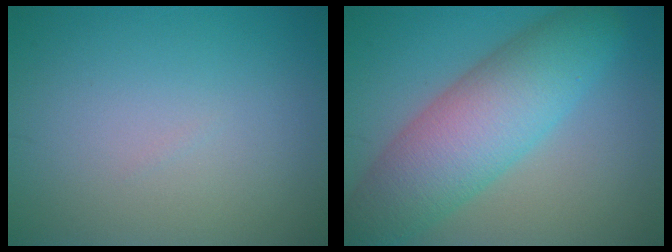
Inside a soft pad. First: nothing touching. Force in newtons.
{"total": 8.7, "press": 8.7, "slide": 0.2}